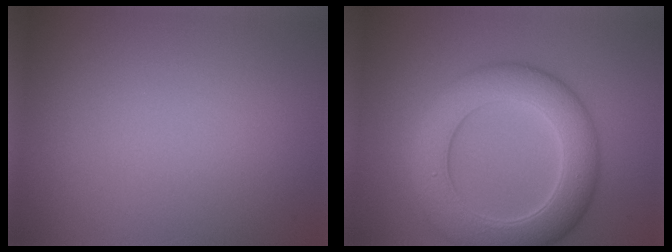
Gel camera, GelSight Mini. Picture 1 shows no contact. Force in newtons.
{"total": 7.6, "press": 7.6, "slide": 0.2}